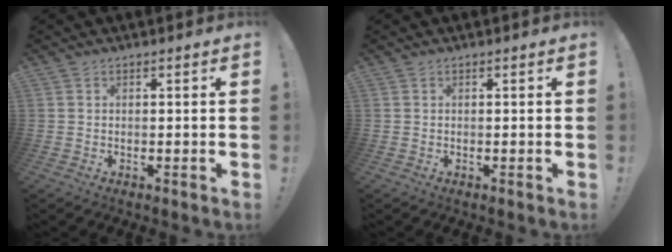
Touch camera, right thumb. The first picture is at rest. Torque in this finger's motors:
{"motor_torque": [-0.03, 0.02, -0.04, 0.04, 0.00]}